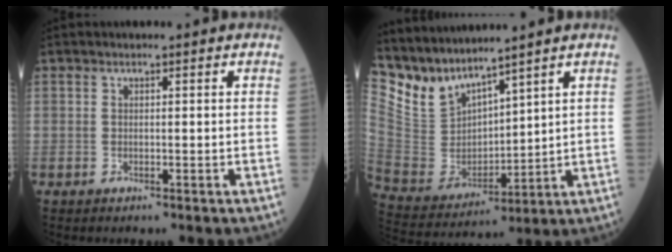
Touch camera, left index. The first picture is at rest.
{"total": 9.6, "force": [9.1, 1.6, 2.3], "torque": [-0.077, 0.005, 0.211]}